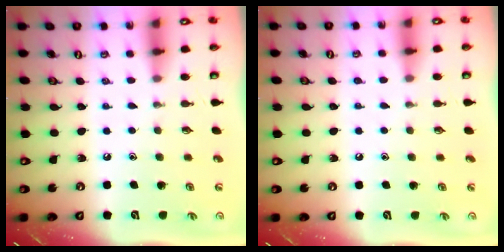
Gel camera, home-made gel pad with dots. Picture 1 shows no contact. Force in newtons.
{"total": 2.9, "press": 2.8, "slide": 0.4}